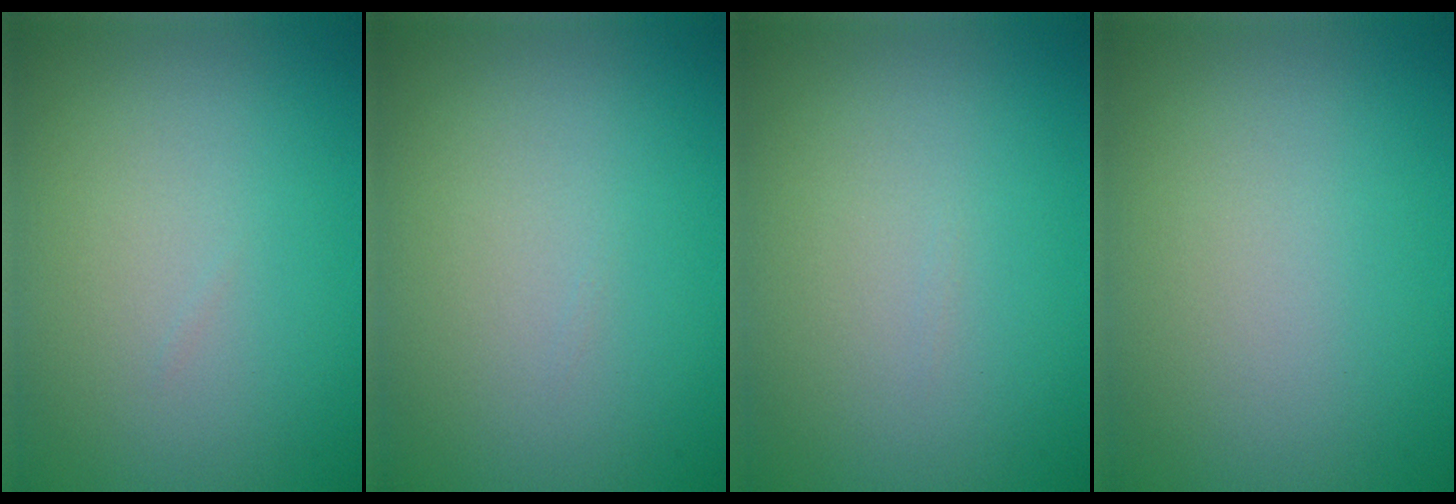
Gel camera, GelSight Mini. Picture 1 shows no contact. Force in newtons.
{"total": 0.0}
{"total": 0.0}
{"total": 0.0}